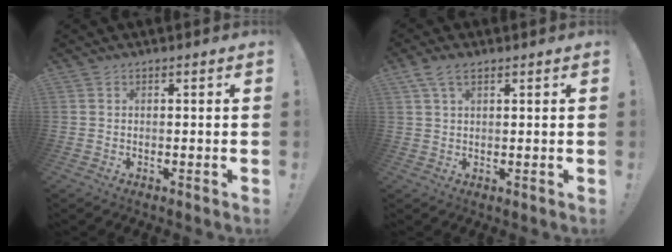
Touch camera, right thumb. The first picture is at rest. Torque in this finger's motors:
{"motor_torque": [0.05, 0.05, 0.31, 0.41, 0.00]}